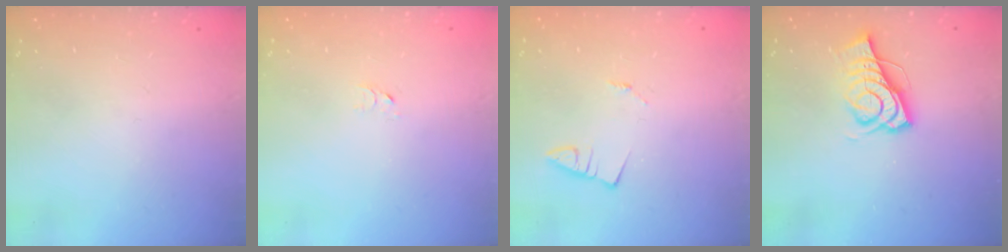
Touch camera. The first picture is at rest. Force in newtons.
{"total": 2.7, "press": 2.7, "slide": 0.2}
{"total": 1.0, "press": 1.0, "slide": 0.1}
{"total": 9.7, "press": 9.3, "slide": 2.5}